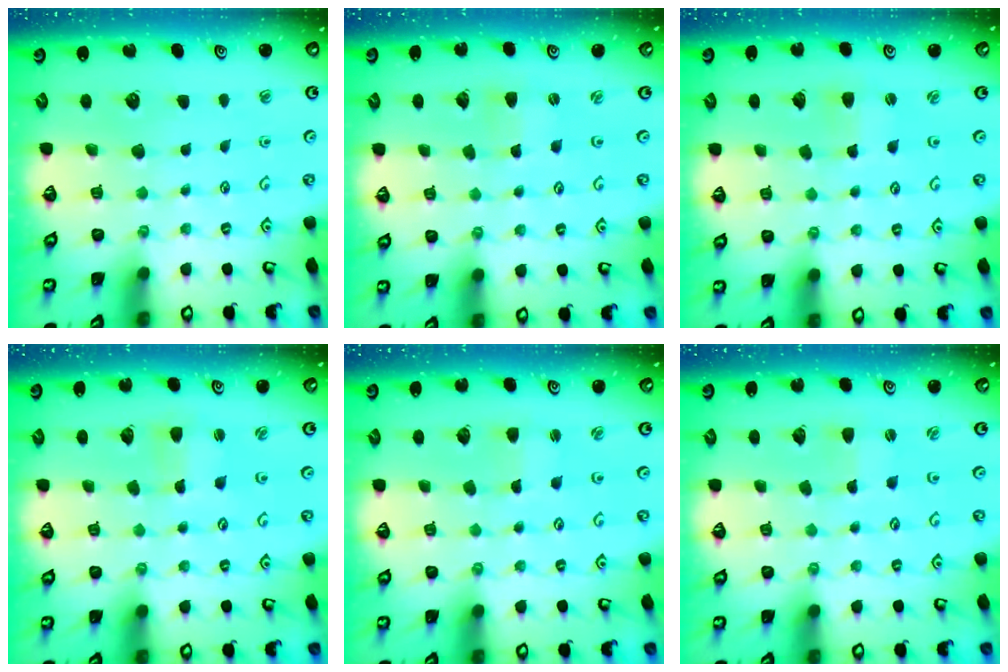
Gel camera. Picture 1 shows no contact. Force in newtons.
{"total": 1.0, "press": 1.0, "slide": 0.1}
{"total": 1.8, "press": 1.8, "slide": 0.3}
{"total": 1.5, "press": 1.5, "slide": 0.1}
{"total": 0.8, "press": 0.8, "slide": 0.0}
{"total": 0.0}